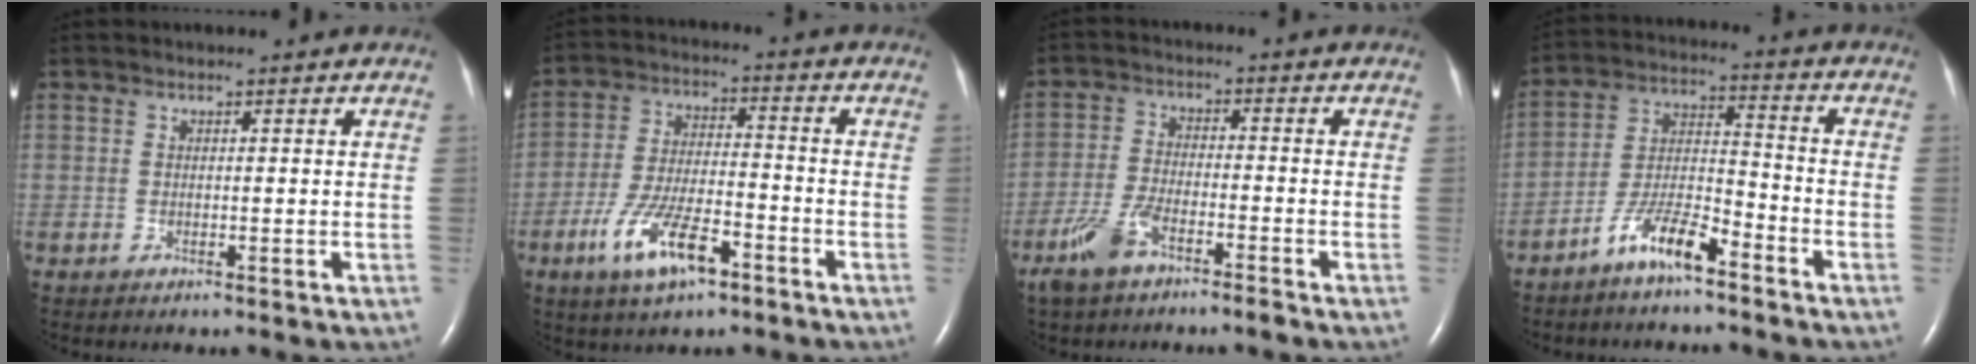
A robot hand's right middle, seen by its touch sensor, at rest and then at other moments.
{"total": 10.4, "force": [-5.6, 3.1, 8.1], "torque": [-0.163, -0.002, -0.101]}
{"total": 6.5, "force": [-4.6, 1.3, 4.4], "torque": [-0.107, -0.003, -0.090]}
{"total": 8.1, "force": [-6.0, 1.5, 5.2], "torque": [-0.110, -0.003, -0.118]}